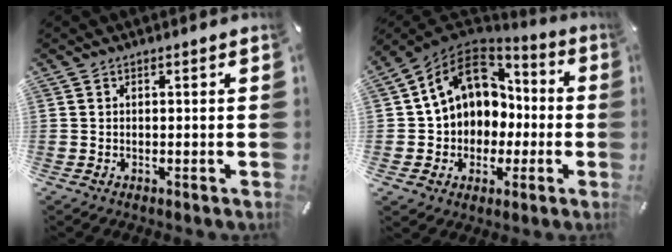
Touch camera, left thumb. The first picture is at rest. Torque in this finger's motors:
{"motor_torque": [0.75, 2.44, 0.72, -0.01, 0.30]}